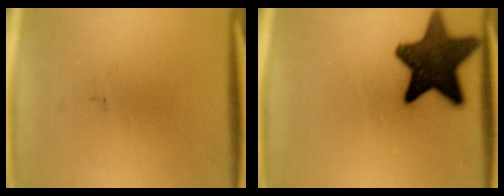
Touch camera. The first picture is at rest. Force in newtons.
{"total": 15.0}